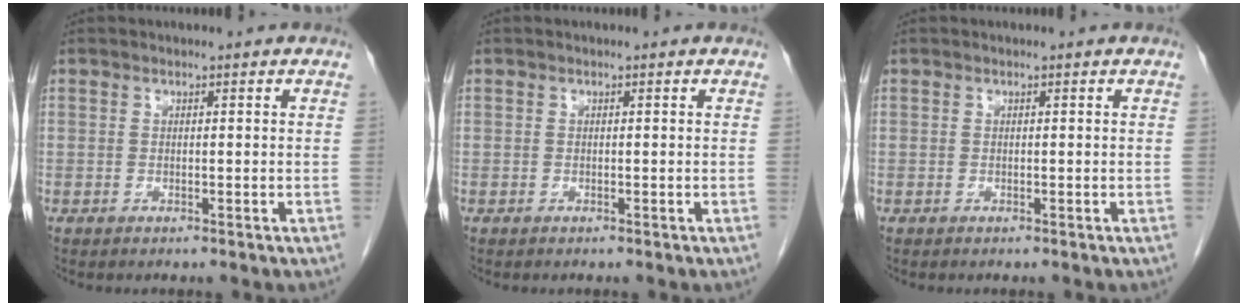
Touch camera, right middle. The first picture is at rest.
{"total": 0.0}
{"total": 0.0}